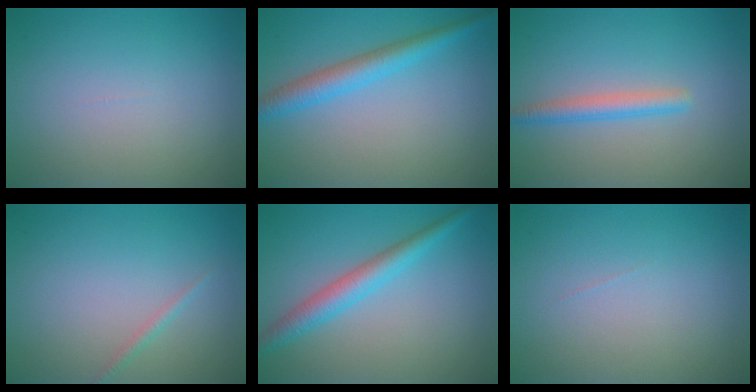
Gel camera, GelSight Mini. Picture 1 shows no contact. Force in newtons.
{"total": 3.3, "press": 3.3, "slide": 0.1}
{"total": 2.3, "press": 2.3, "slide": 0.1}
{"total": 0.7, "press": 0.7, "slide": 0.1}
{"total": 3.4, "press": 3.4, "slide": 0.1}
{"total": 0.0}